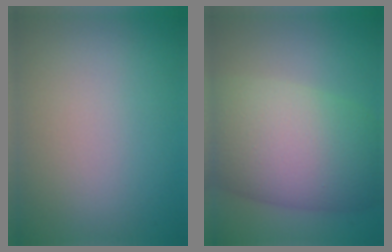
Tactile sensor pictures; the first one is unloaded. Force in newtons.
{"total": 12.0, "press": 12.0, "slide": 0.5}